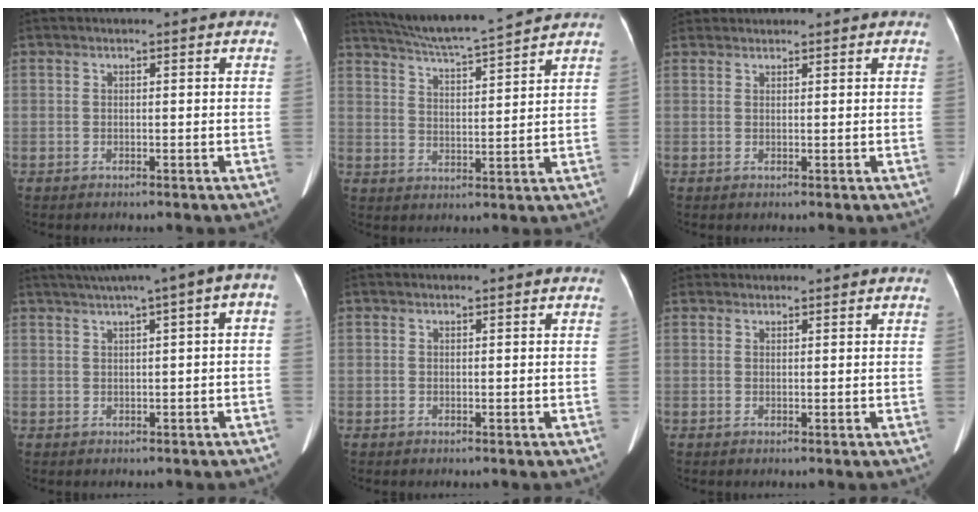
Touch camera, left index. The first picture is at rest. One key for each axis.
{"total": 12.1, "fx": 11.2, "fy": -0.7, "fz": 4.5, "tx": -0.086, "ty": 0.013, "tz": 0.178}
{"total": 3.3, "fx": 3.1, "fy": 0.6, "fz": 0.5, "tx": -0.014, "ty": 0.031, "tz": 0.057}
{"total": 7.9, "fx": 2.8, "fy": 1.5, "fz": 7.2, "tx": -0.106, "ty": 0.043, "tz": 0.034}
{"total": 0.0}
{"total": 1.4, "fx": 1.4, "fy": 0.3, "fz": 0.0, "tx": -0.007, "ty": 0.014, "tz": 0.027}